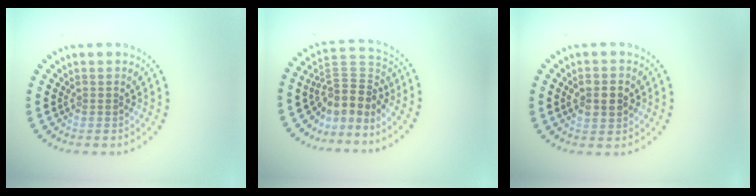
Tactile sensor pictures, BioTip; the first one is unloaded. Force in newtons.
{"total": 3.7, "press": 2.5, "slide": 2.8}
{"total": 3.3, "press": 3.3, "slide": 0.1}